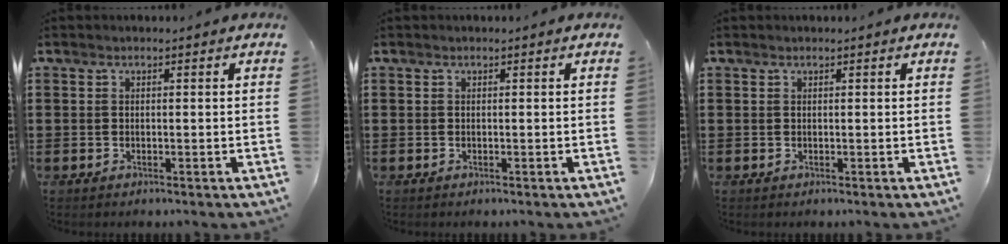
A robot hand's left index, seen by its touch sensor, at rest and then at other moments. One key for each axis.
{"total": 0.0}
{"total": 0.0}